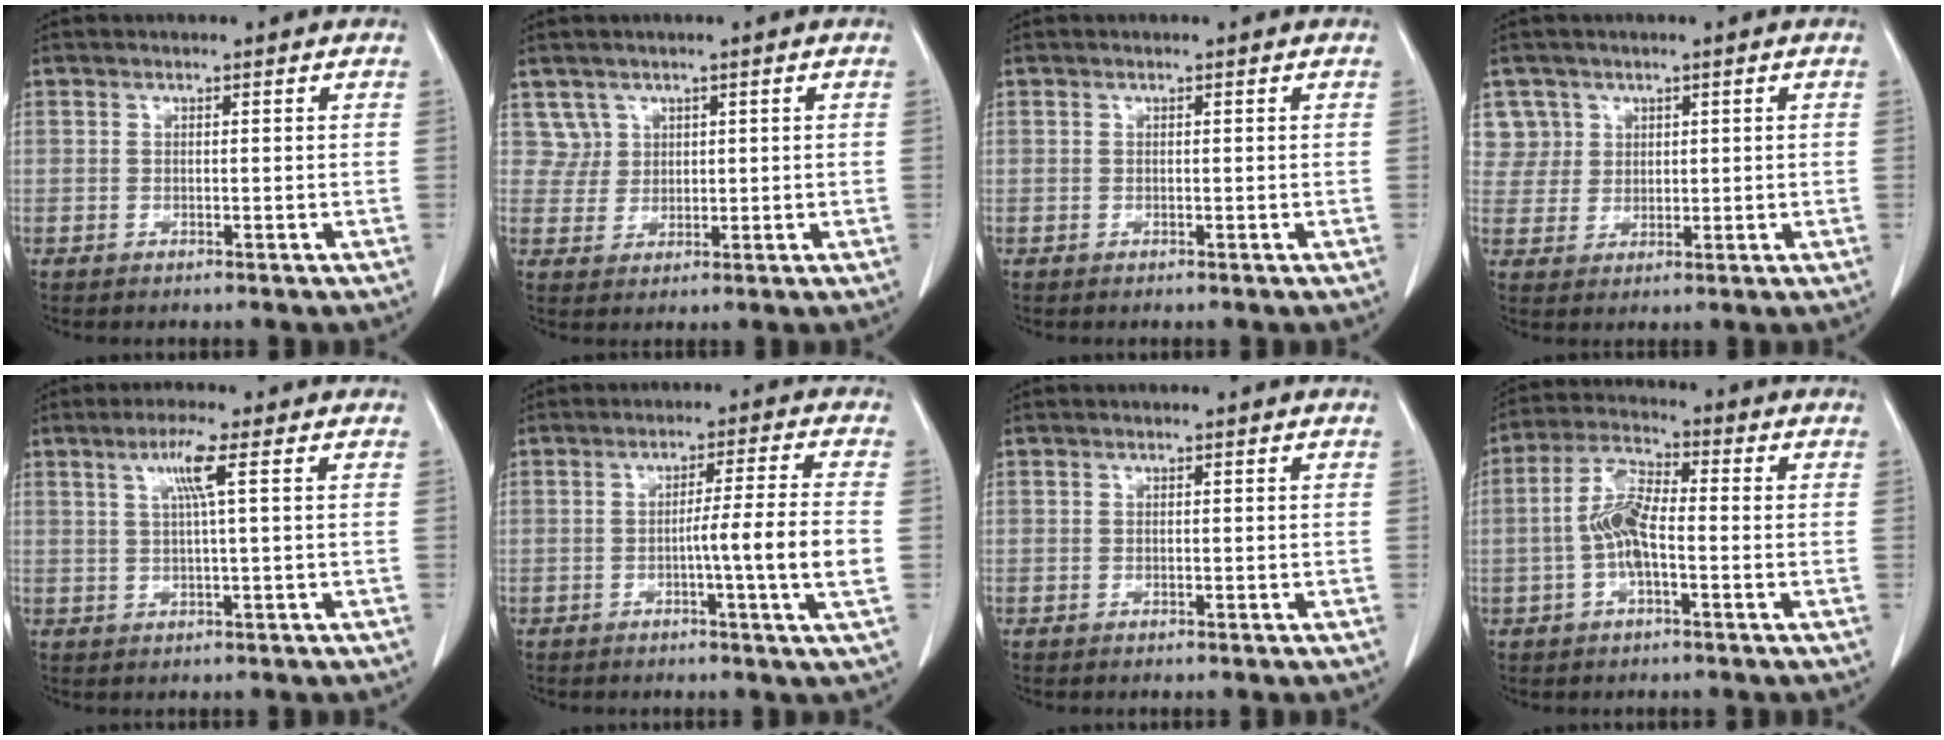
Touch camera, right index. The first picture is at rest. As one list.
[{"total": 3.3, "force": [1.7, 2.7, -0.6], "torque": [0.025, 0.007, 0.030]}, {"total": 0.0}, {"total": 4.9, "force": [2.2, 4.3, -0.6], "torque": [0.028, 0.010, 0.046]}, {"total": 4.3, "force": [1.5, -0.7, 4.0], "torque": [-0.080, 0.004, 0.030]}, {"total": 7.9, "force": [-1.5, -1.5, 7.6], "torque": [-0.115, -0.006, -0.025]}, {"total": 0.0}, {"total": 7.3, "force": [-1.2, 2.5, 6.8], "torque": [-0.149, 0.016, -0.026]}]